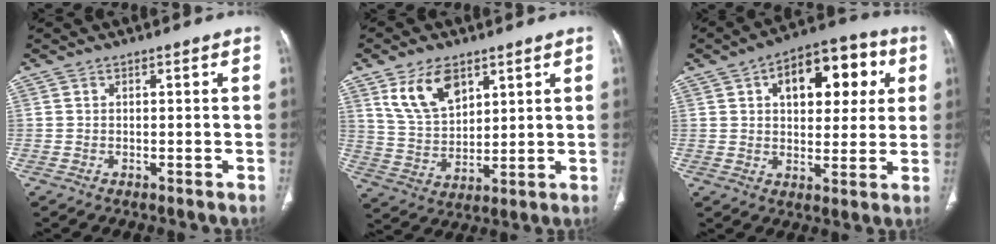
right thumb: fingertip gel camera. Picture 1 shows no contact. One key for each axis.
{"total": 10.7, "fx": 5.9, "fy": 6.1, "fz": 6.5, "tx": -0.103, "ty": -0.028, "tz": 0.123}
{"total": 16.3, "fx": 5.3, "fy": 9.1, "fz": 12.3, "tx": -0.120, "ty": 0.011, "tz": 0.074}